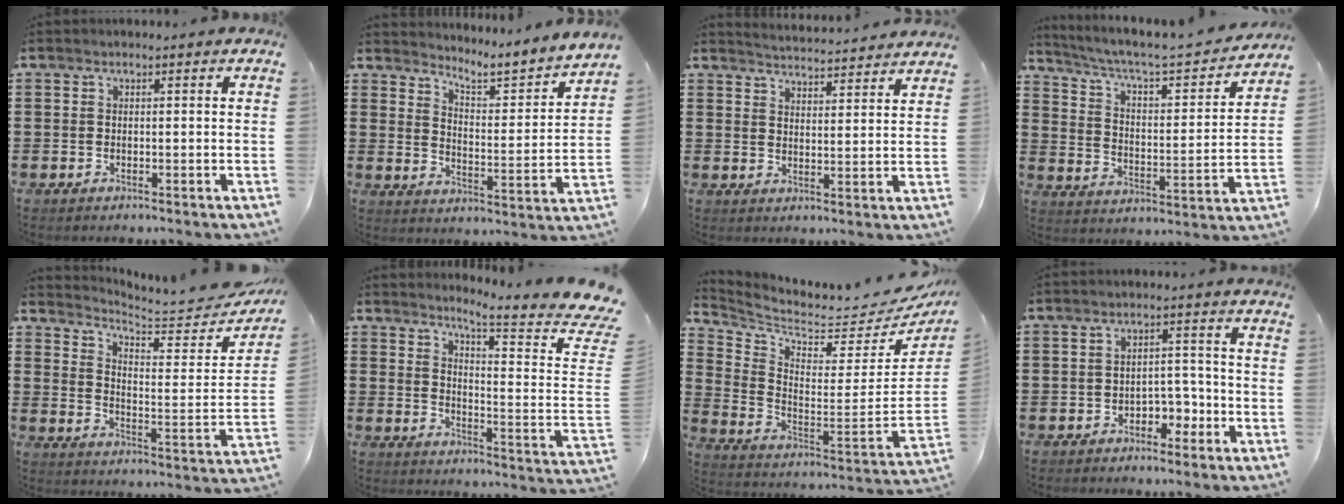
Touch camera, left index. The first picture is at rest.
{"total": 3.1, "force": [2.9, -0.2, 0.8], "torque": [-0.032, -0.039, 0.035]}
{"total": 3.8, "force": [3.7, -0.7, 0.0], "torque": [-0.014, -0.027, 0.065]}
{"total": 4.1, "force": [3.4, 0.6, 2.1], "torque": [-0.062, -0.034, 0.046]}
{"total": 4.4, "force": [4.2, 0.4, 1.4], "torque": [-0.046, -0.039, 0.064]}
{"total": 5.8, "force": [4.8, -0.9, 3.1], "torque": [-0.068, -0.047, 0.071]}
{"total": 4.2, "force": [3.8, 1.2, 1.4], "torque": [-0.057, -0.056, 0.057]}
{"total": 3.7, "force": [-2.5, 2.1, 1.7], "torque": [-0.034, 0.009, -0.052]}